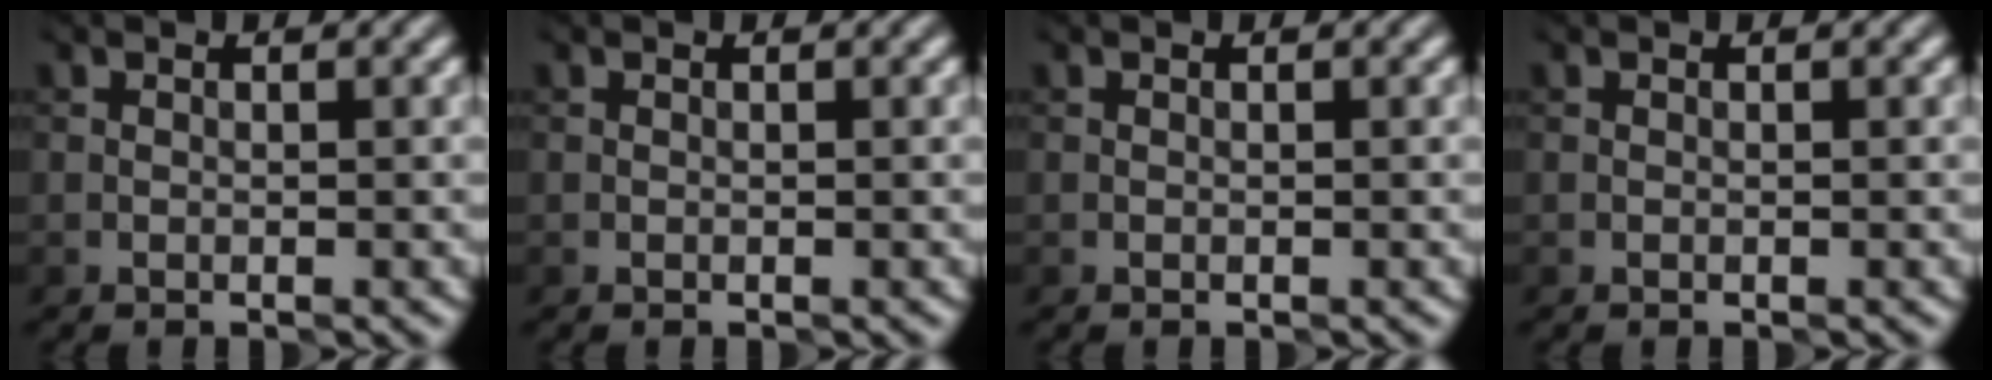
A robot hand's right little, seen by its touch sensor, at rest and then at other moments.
{"total": 0.0}
{"total": 0.0}
{"total": 0.0}